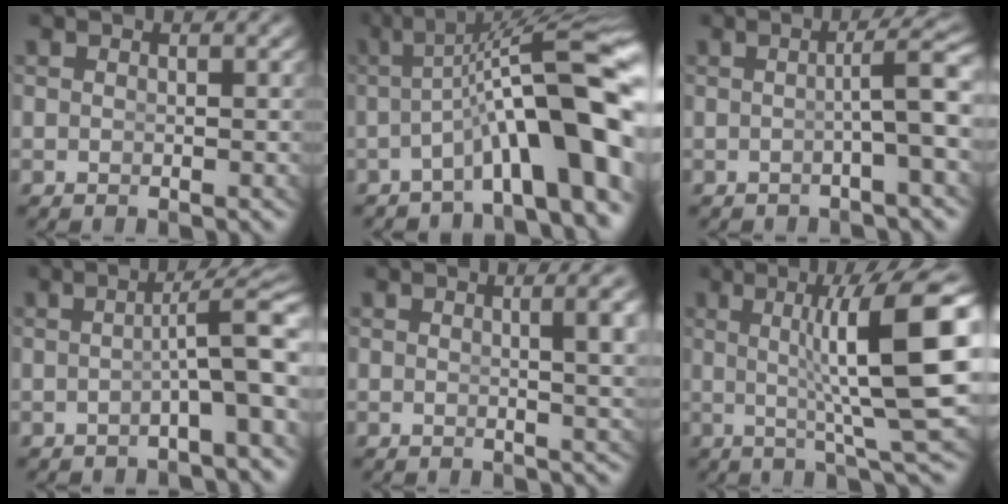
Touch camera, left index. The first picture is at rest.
{"total": 11.0, "force": [-0.7, 3.2, 10.5], "torque": [-0.143, 0.006, -0.007]}
{"total": 3.4, "force": [-0.6, -0.2, 3.4], "torque": [-0.037, 0.008, -0.010]}
{"total": 4.5, "force": [-1.4, 0.4, 4.3], "torque": [-0.047, 0.008, -0.020]}
{"total": 3.3, "force": [1.0, 0.0, 3.1], "torque": [-0.032, -0.003, 0.018]}
{"total": 9.9, "force": [1.1, 1.2, 9.7], "torque": [-0.137, 0.010, 0.019]}